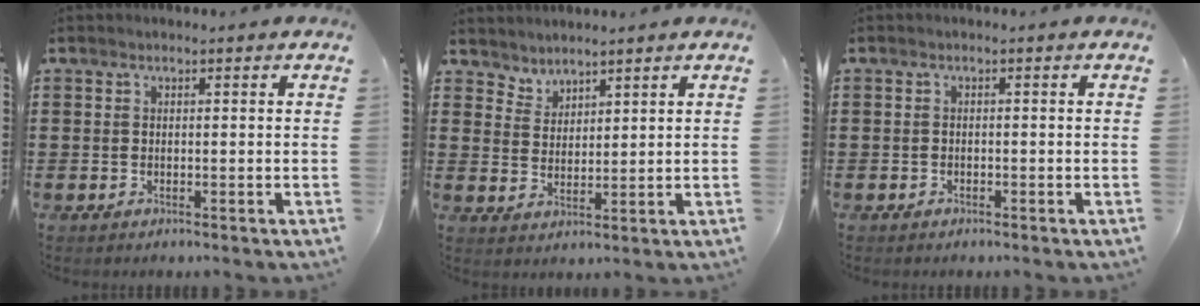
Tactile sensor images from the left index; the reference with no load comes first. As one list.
[{"total": 3.1, "force": [2.9, 0.8, -0.6], "torque": [0.000, -0.006, 0.056]}, {"total": 0.9, "force": [-0.8, 0.3, 0.1], "torque": [-0.006, 0.002, -0.019]}]